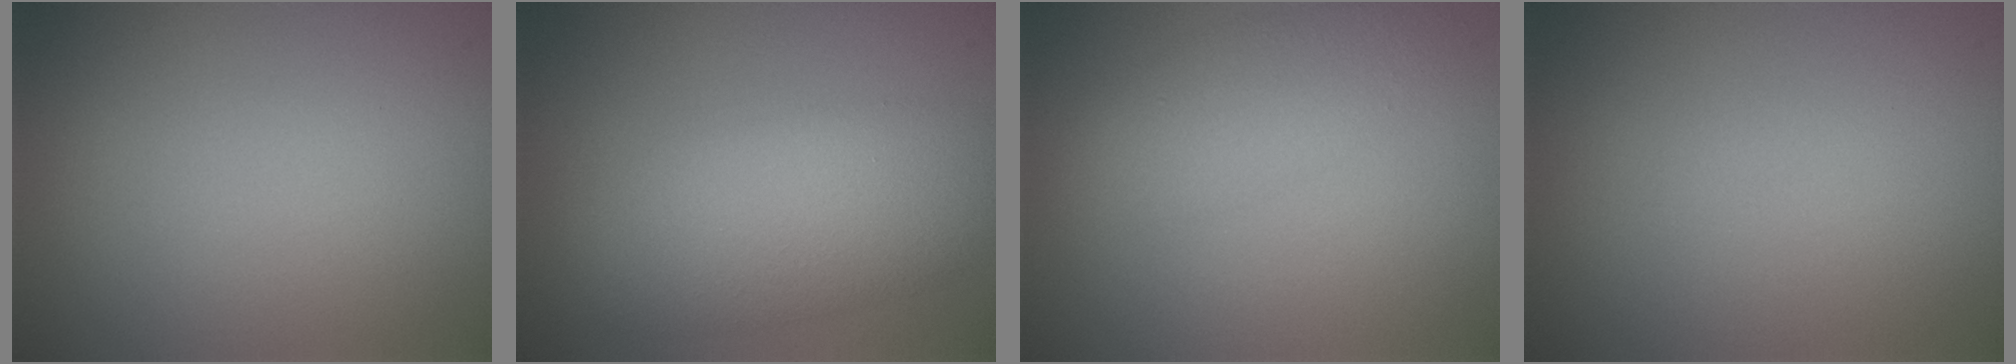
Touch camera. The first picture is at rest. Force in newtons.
{"total": 6.3, "press": 6.3, "slide": 0.5}
{"total": 2.9, "press": 2.9, "slide": 0.0}
{"total": 0.0}